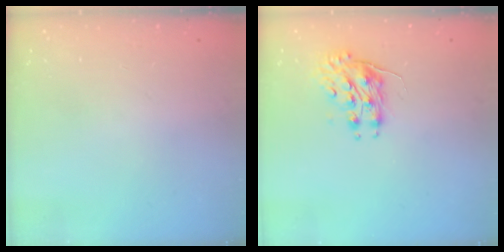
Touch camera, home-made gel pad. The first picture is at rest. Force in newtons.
{"total": 8.4, "press": 8.4, "slide": 0.3}